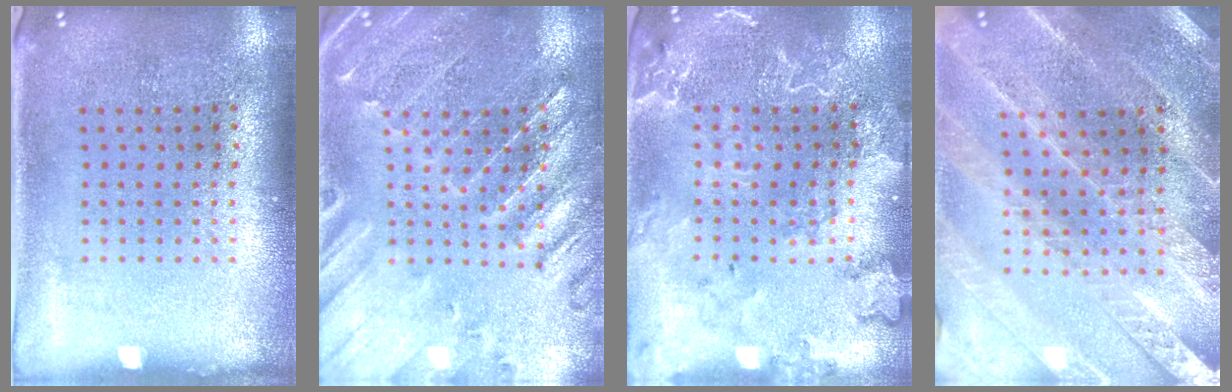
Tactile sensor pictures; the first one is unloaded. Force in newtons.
{"total": 0.8, "press": 0.7, "slide": 0.3}
{"total": 2.4, "press": 2.3, "slide": 0.6}
{"total": 2.5, "press": 2.5, "slide": 0.2}